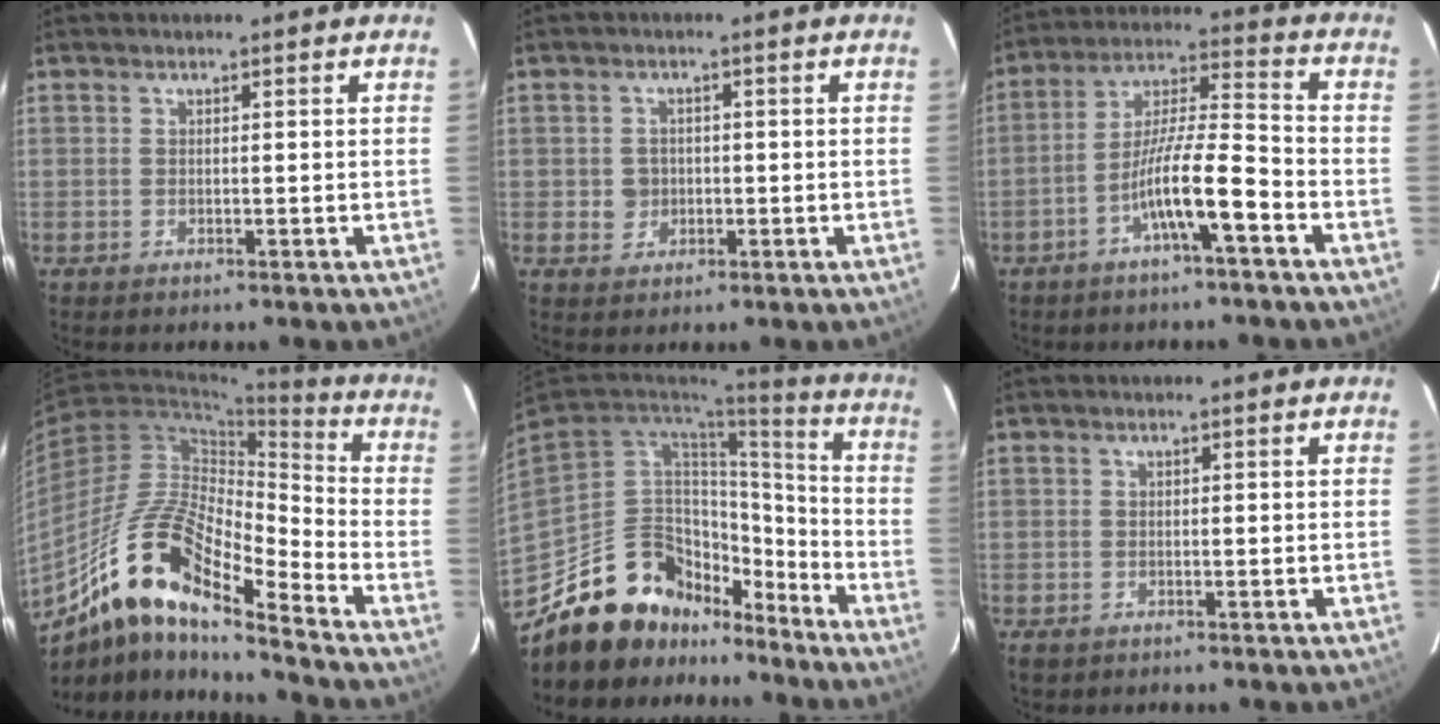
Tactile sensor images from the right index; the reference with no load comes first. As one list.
[{"total": 2.7, "force": [-0.3, 2.5, 0.9], "torque": [-0.011, 0.004, 0.001]}, {"total": 10.4, "force": [-4.9, 0.6, 9.2], "torque": [-0.170, 0.016, -0.089]}, {"total": 16.3, "force": [-10.5, 3.6, 11.9], "torque": [-0.229, 0.020, -0.183]}, {"total": 18.9, "force": [-14.8, 9.8, 6.3], "torque": [-0.116, 0.063, -0.239]}, {"total": 1.5, "force": [-0.6, 1.3, 0.4], "torque": [-0.012, 0.002, -0.003]}]